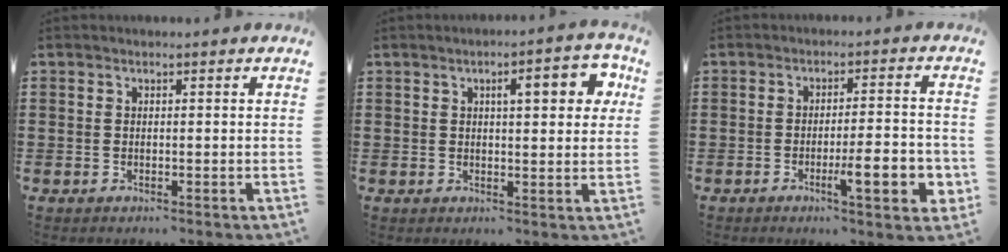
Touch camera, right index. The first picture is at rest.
{"total": 5.9, "force": [1.9, 1.9, 5.3], "torque": [-0.074, -0.001, 0.021]}
{"total": 8.3, "force": [-2.7, 1.6, 7.7], "torque": [-0.110, -0.005, -0.039]}